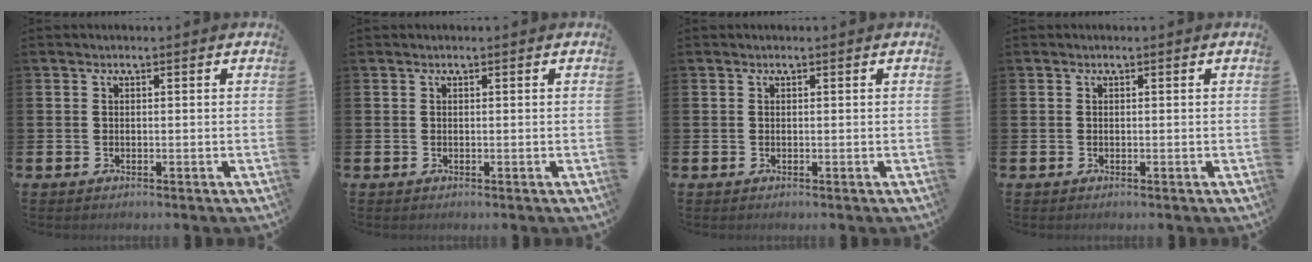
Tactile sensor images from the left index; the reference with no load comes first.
{"total": 0.0}
{"total": 0.0}
{"total": 0.0}